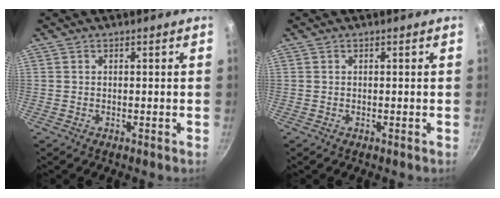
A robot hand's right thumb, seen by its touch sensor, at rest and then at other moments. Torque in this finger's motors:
{"motor_torque": [-0.02, 0.02, 0.18, 0.20, 0.01]}